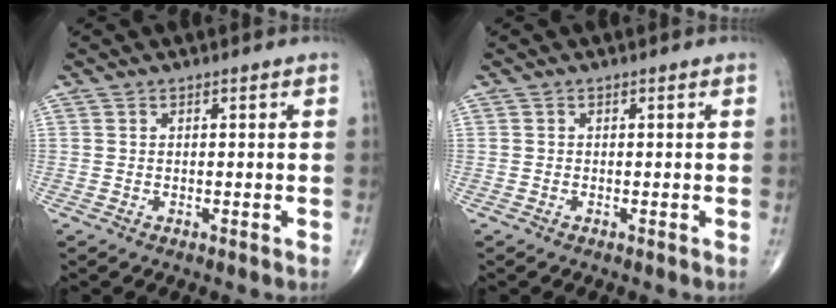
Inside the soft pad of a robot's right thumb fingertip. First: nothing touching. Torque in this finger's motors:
{"motor_torque": [-0.12, 0.03, -0.41, -0.11, 0.02]}